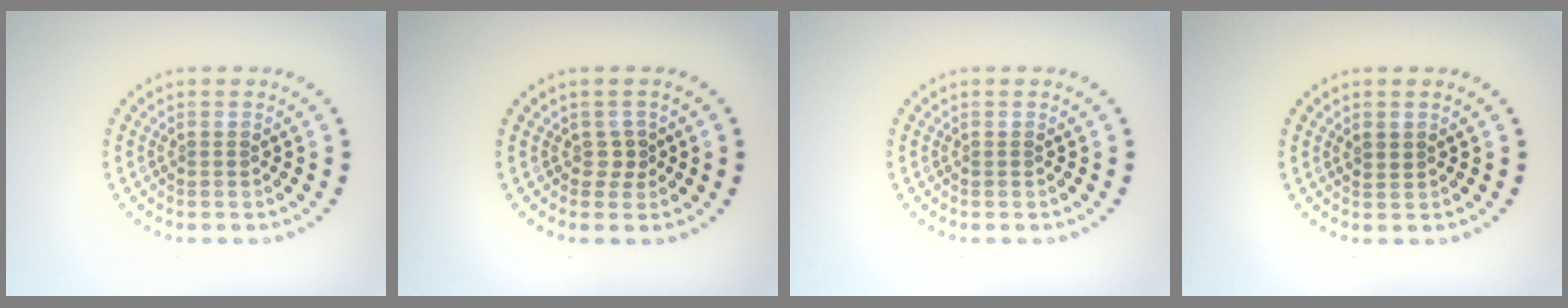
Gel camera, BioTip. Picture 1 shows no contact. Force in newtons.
{"total": 1.2, "press": 0.9, "slide": 0.8}
{"total": 0.0}
{"total": 1.0, "press": 0.9, "slide": 0.4}